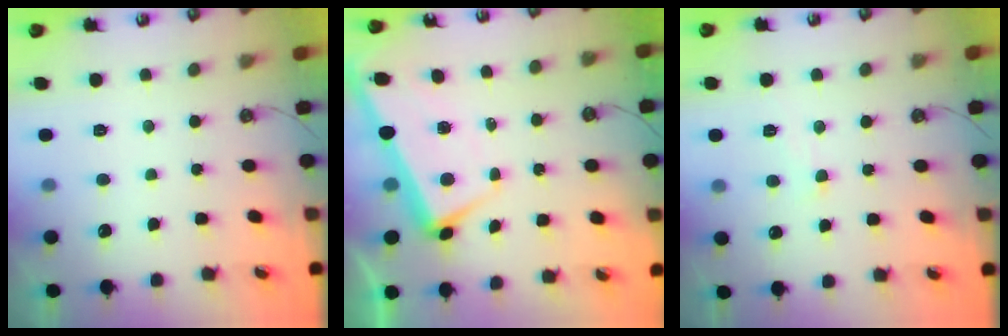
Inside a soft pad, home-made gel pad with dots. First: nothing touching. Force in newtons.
{"total": 1.2, "press": 1.1, "slide": 0.5}
{"total": 0.8, "press": 0.6, "slide": 0.5}